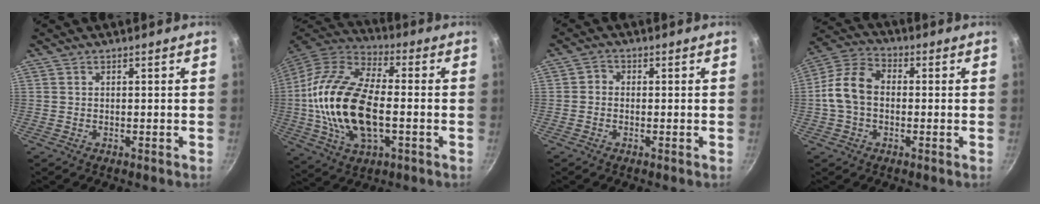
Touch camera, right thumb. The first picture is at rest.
{"total": 22.0, "force": [-2.0, 11.5, 18.7], "torque": [-0.359, 0.028, -0.043]}
{"total": 1.6, "force": [-0.6, 1.3, 0.6], "torque": [-0.008, 0.008, -0.017]}
{"total": 10.0, "force": [-0.5, 7.2, 6.9], "torque": [-0.115, 0.031, -0.028]}